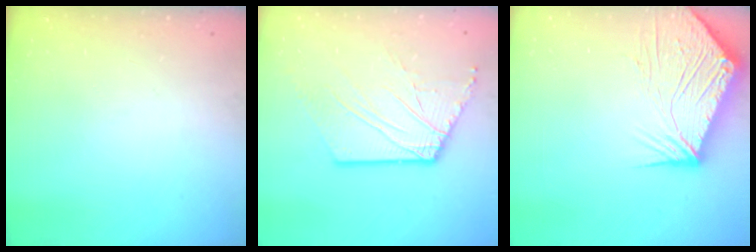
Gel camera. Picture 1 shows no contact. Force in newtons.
{"total": 10.5, "press": 10.4, "slide": 1.5}
{"total": 15.8, "press": 15.7, "slide": 2.1}